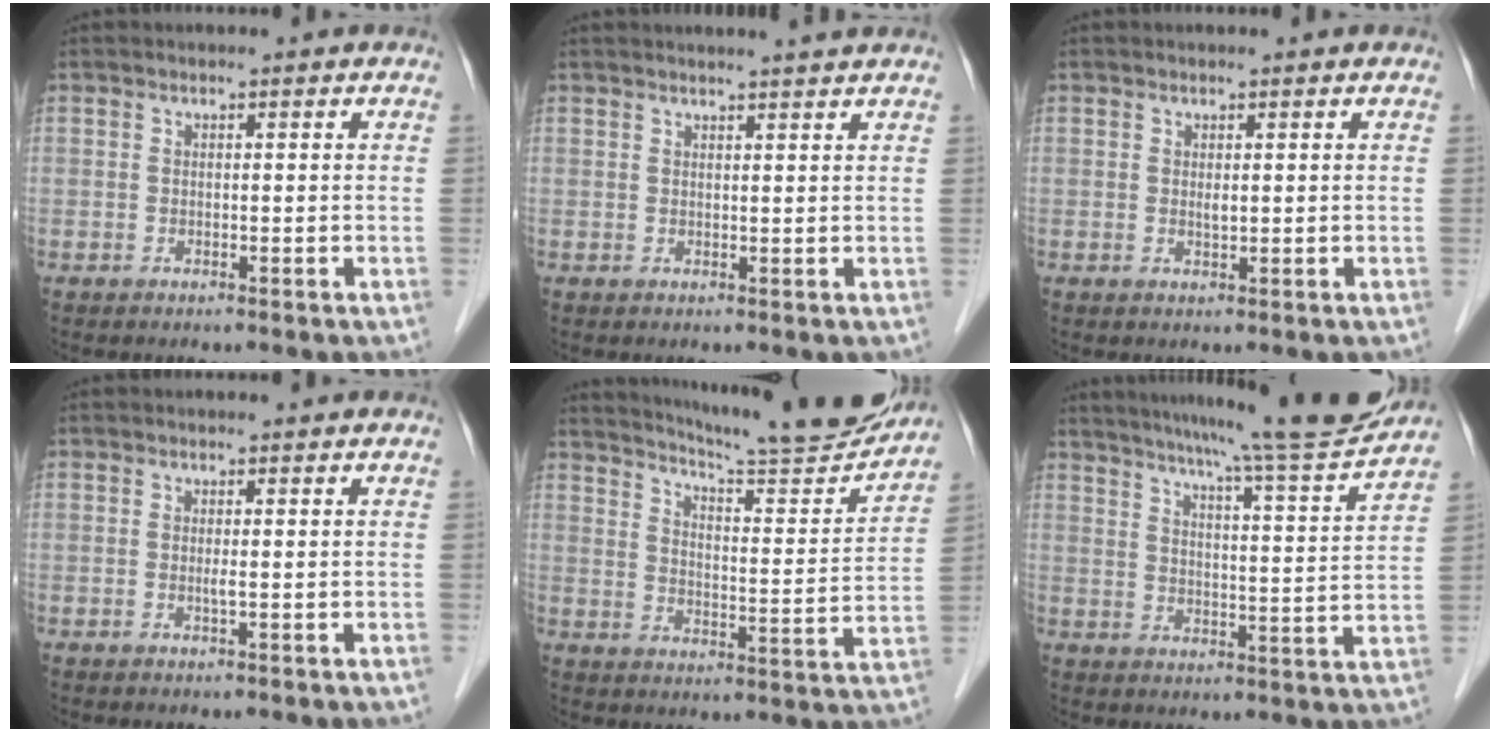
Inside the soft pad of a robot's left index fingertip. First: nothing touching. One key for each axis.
{"total": 4.2, "fx": 3.7, "fy": -0.6, "fz": 1.8, "tx": -0.024, "ty": 0.006, "tz": 0.037}
{"total": 0.8, "fx": -0.4, "fy": 0.2, "fz": 0.6, "tx": -0.015, "ty": -0.009, "tz": -0.005}
{"total": 1.0, "fx": -0.8, "fy": -0.2, "fz": 0.6, "tx": -0.013, "ty": -0.008, "tz": -0.013}
{"total": 17.5, "fx": 16.5, "fy": 0.3, "fz": 6.0, "tx": -0.097, "ty": -0.061, "tz": 0.220}
{"total": 16.4, "fx": 14.6, "fy": -1.3, "fz": 7.2, "tx": -0.114, "ty": -0.040, "tz": 0.194}